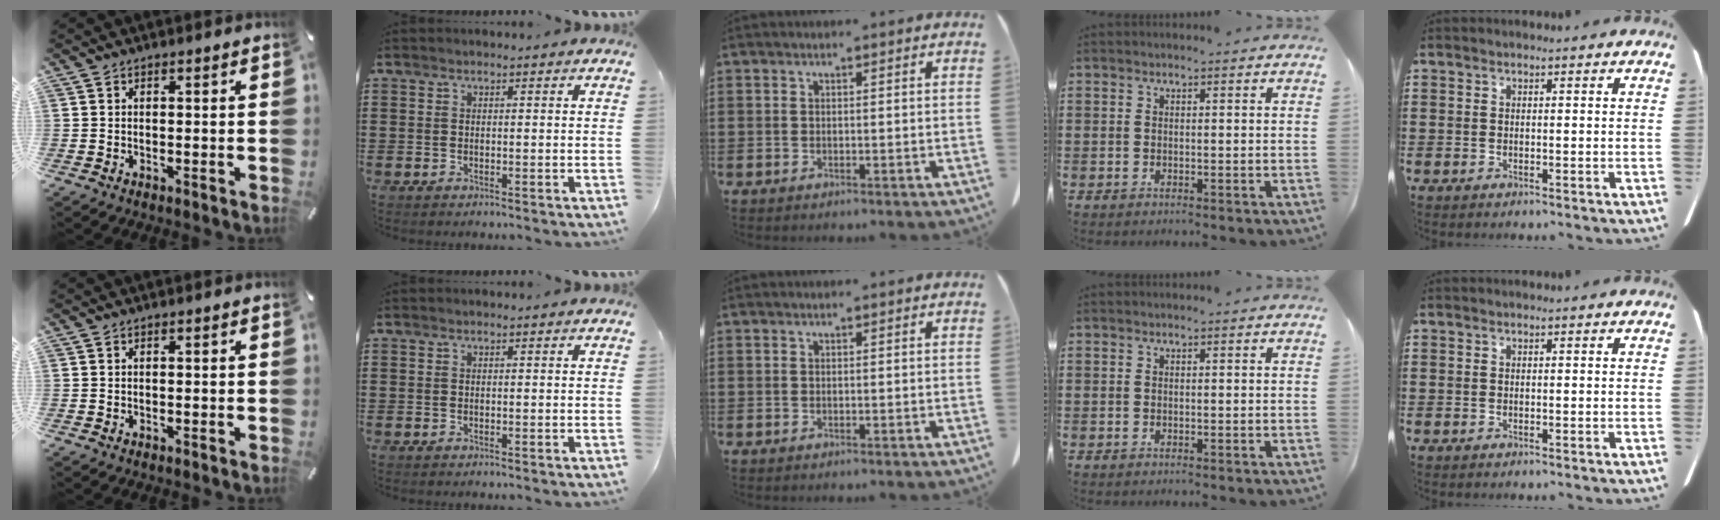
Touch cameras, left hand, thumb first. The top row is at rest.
{}